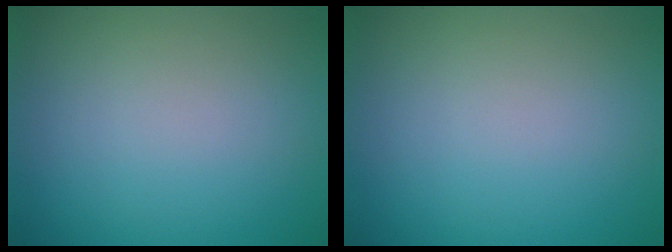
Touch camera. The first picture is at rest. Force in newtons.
{"total": 0.0}